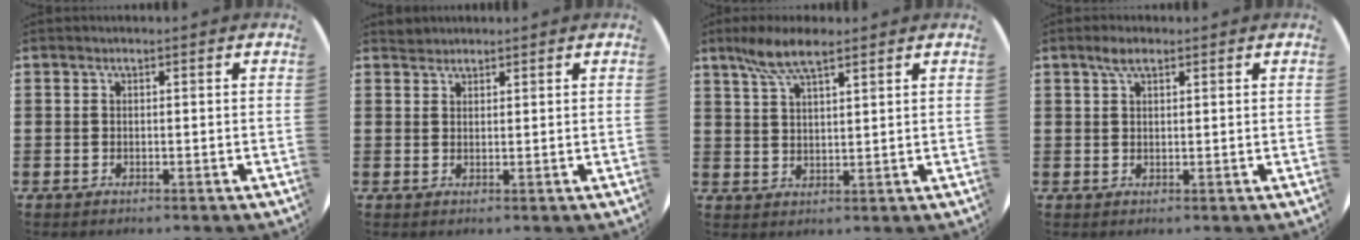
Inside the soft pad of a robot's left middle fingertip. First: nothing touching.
{"total": 1.2, "force": [1.2, 0.3, -0.2], "torque": [0.001, 0.002, 0.024]}
{"total": 6.4, "force": [4.7, 1.5, 4.1], "torque": [-0.092, 0.002, 0.084]}
{"total": 2.5, "force": [1.6, 0.9, 1.6], "torque": [-0.027, 0.004, 0.026]}